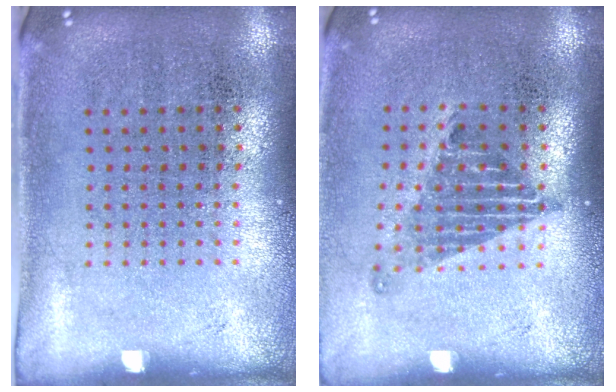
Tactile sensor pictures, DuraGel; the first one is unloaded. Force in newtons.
{"total": 1.3, "press": 1.0, "slide": 0.8}